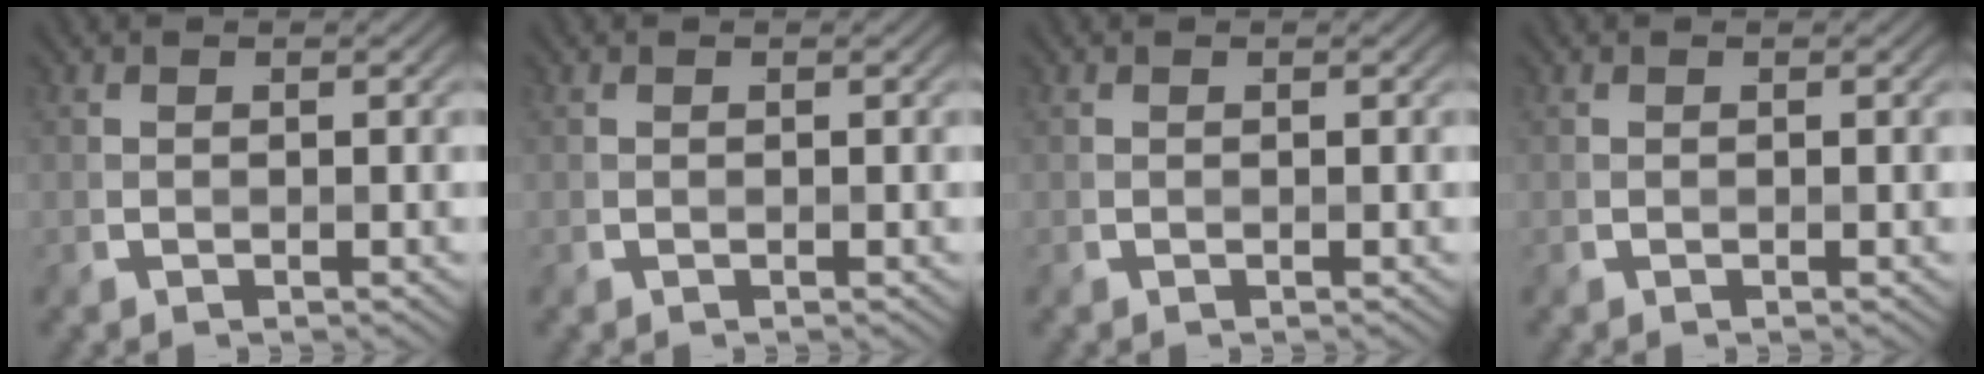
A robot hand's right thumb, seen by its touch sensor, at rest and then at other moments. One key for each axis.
{"total": 0.0}
{"total": 0.0}
{"total": 0.0}